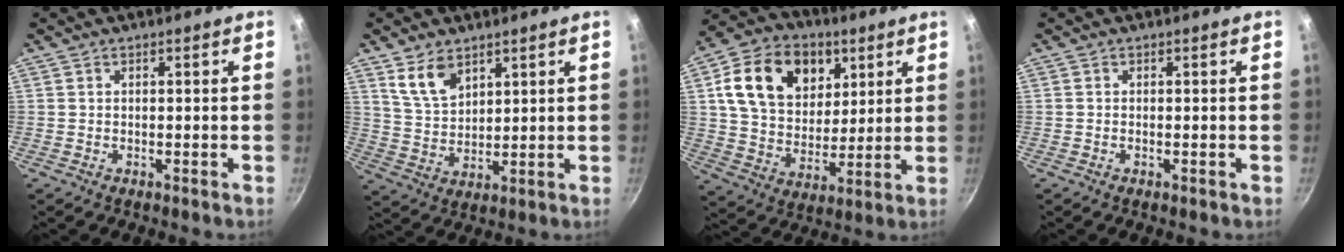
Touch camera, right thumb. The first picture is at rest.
{"total": 7.6, "force": [4.6, 4.3, 4.3], "torque": [-0.063, -0.025, 0.098]}
{"total": 19.4, "force": [7.1, 14.1, 11.4], "torque": [-0.174, -0.013, 0.118]}
{"total": 0.5, "force": [-0.2, 0.2, 0.5], "torque": [-0.007, 0.002, -0.004]}